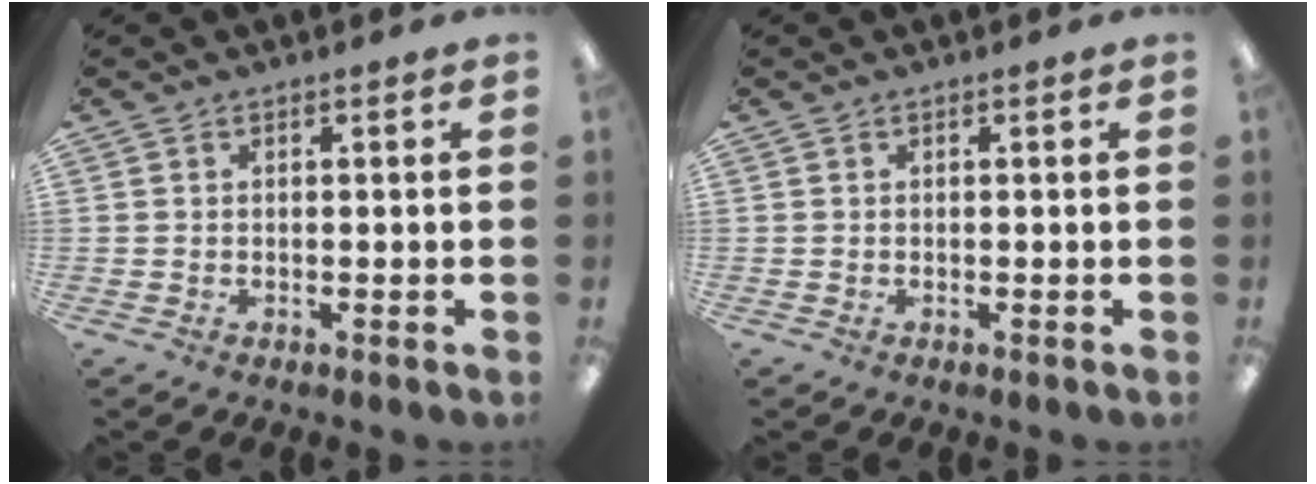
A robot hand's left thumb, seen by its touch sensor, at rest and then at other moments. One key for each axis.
{"total": 0.0}